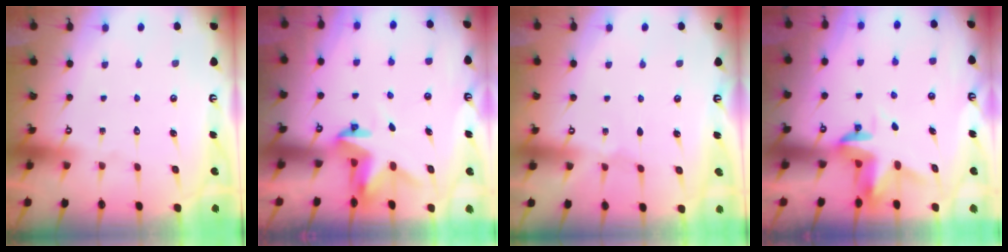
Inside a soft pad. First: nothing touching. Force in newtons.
{"total": 3.5, "press": 3.5, "slide": 0.2}
{"total": 0.6, "press": 0.6, "slide": 0.2}
{"total": 3.4, "press": 3.4, "slide": 0.5}